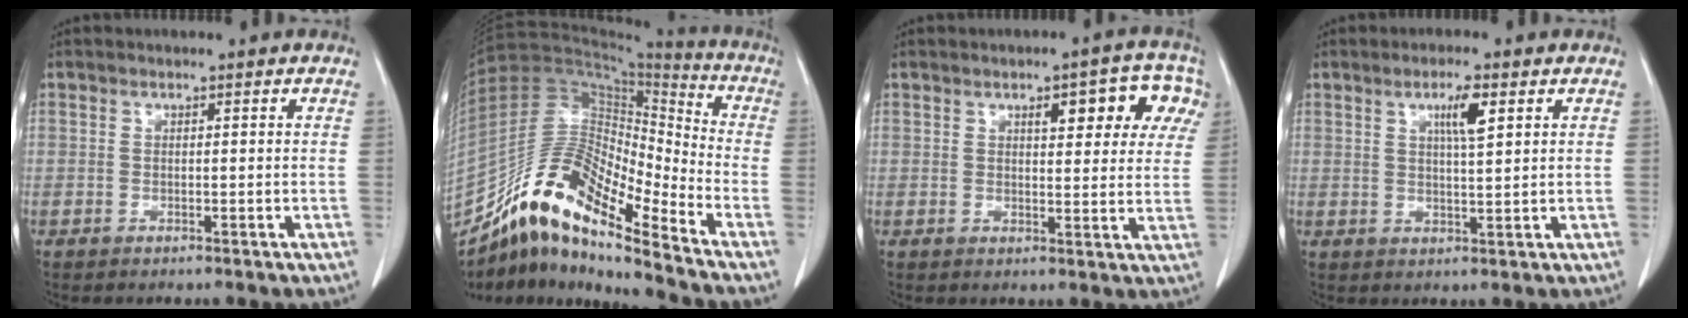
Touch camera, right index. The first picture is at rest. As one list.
[{"total": 15.7, "force": [-12.2, 2.7, 9.5], "torque": [-0.183, 0.043, -0.221]}, {"total": 9.4, "force": [4.3, 3.3, 7.7], "torque": [-0.081, 0.019, 0.048]}, {"total": 4.4, "force": [1.9, 0.4, 3.9], "torque": [-0.067, -0.001, 0.033]}]